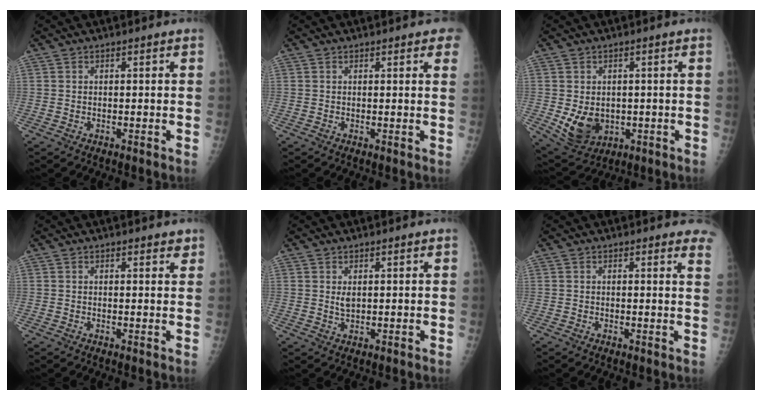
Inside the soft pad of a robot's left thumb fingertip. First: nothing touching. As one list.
[{"total": 4.7, "force": [3.0, 1.1, 3.4], "torque": [-0.026, 0.000, 0.026]}, {"total": 8.0, "force": [-0.8, 6.2, 5.0], "torque": [-0.069, -0.010, 0.009]}, {"total": 2.2, "force": [1.8, 0.7, 1.2], "torque": [-0.005, -0.007, 0.020]}, {"total": 2.3, "force": [1.0, 1.0, 1.8], "torque": [-0.027, -0.008, 0.021]}, {"total": 5.1, "force": [4.8, 1.0, 1.3], "torque": [0.005, -0.023, 0.024]}]